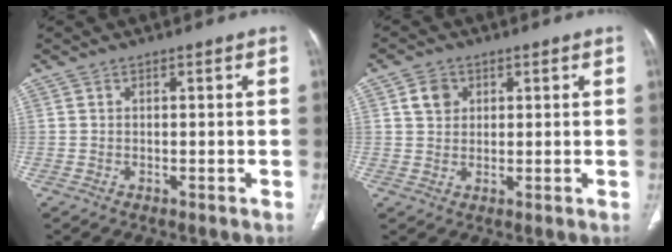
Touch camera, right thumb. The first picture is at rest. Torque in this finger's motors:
{"motor_torque": [-0.99, 0.39, 0.48, -0.11, 0.01]}